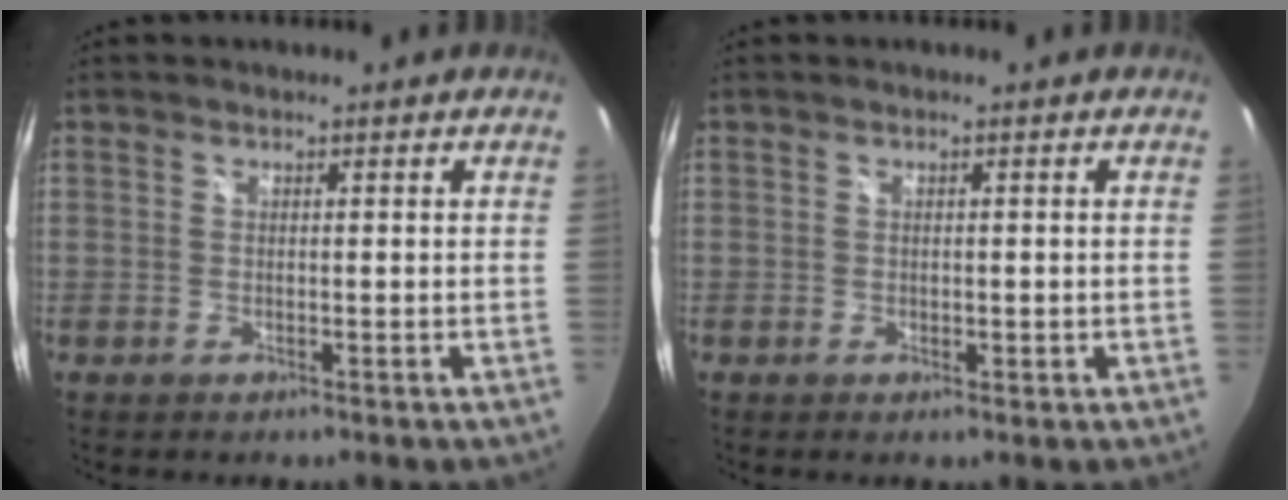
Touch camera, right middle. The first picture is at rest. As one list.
[{"total": 0.9, "force": [-0.2, 0.6, 0.6], "torque": [-0.008, 0.000, -0.003]}]